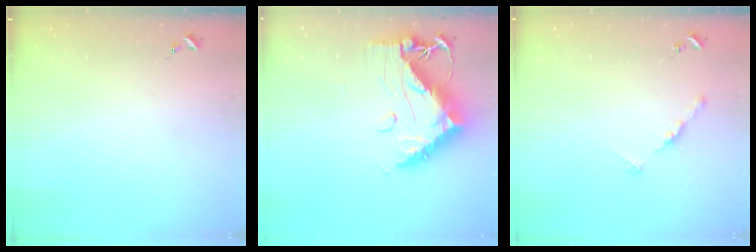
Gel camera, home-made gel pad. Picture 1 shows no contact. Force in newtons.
{"total": 17.0, "press": 17.0, "slide": 1.4}
{"total": 4.8, "press": 4.7, "slide": 0.5}